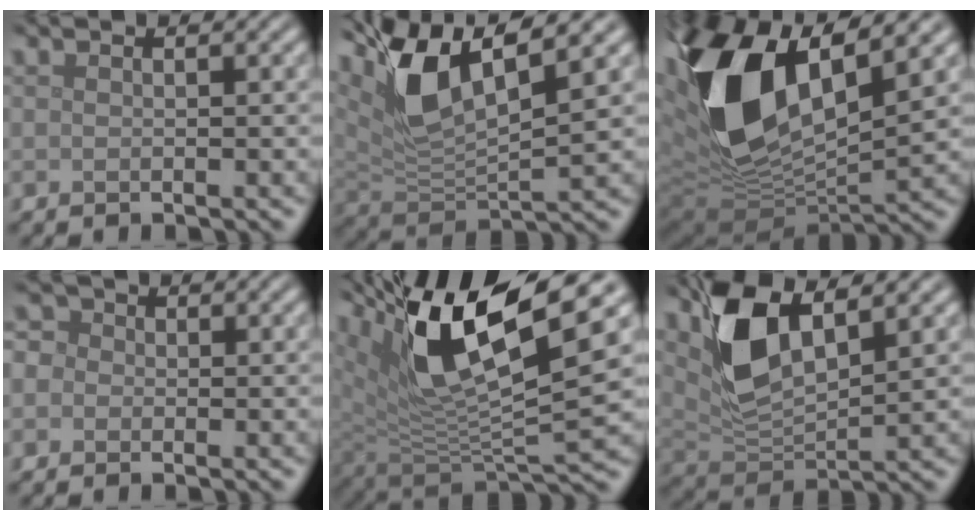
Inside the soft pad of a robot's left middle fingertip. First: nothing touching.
{"total": 8.6, "force": [4.9, 2.7, 6.5], "torque": [-0.139, 0.008, 0.090]}
{"total": 15.1, "force": [4.1, 7.9, 12.2], "torque": [-0.263, 0.001, 0.076]}
{"total": 2.8, "force": [0.3, 2.6, 1.1], "torque": [-0.002, 0.014, -0.024]}
{"total": 12.3, "force": [6.5, 3.7, 9.8], "torque": [-0.182, 0.001, 0.121]}
{"total": 6.6, "force": [3.0, 2.9, 5.1], "torque": [-0.108, -0.004, 0.058]}